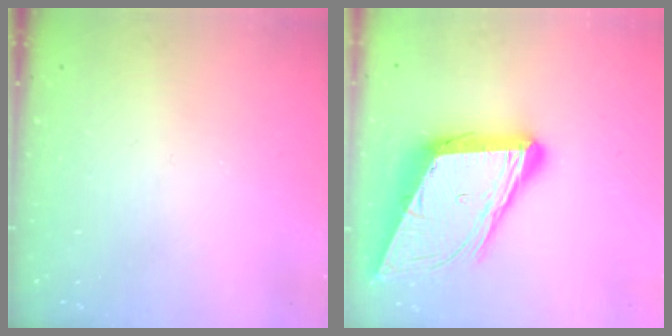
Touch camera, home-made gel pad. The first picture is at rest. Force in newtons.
{"total": 17.7, "press": 17.2, "slide": 4.0}